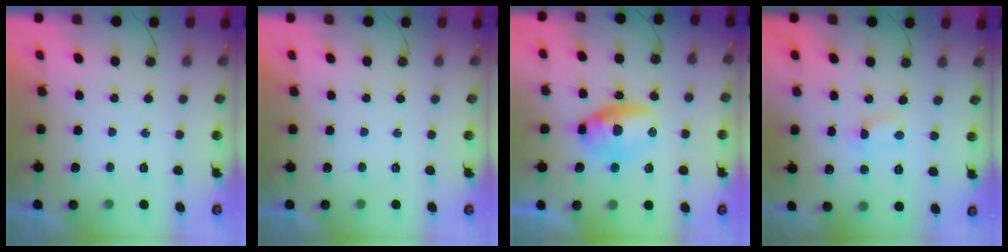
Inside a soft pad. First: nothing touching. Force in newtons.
{"total": 0.0}
{"total": 10.3, "press": 9.2, "slide": 4.6}
{"total": 1.9, "press": 1.9, "slide": 0.2}